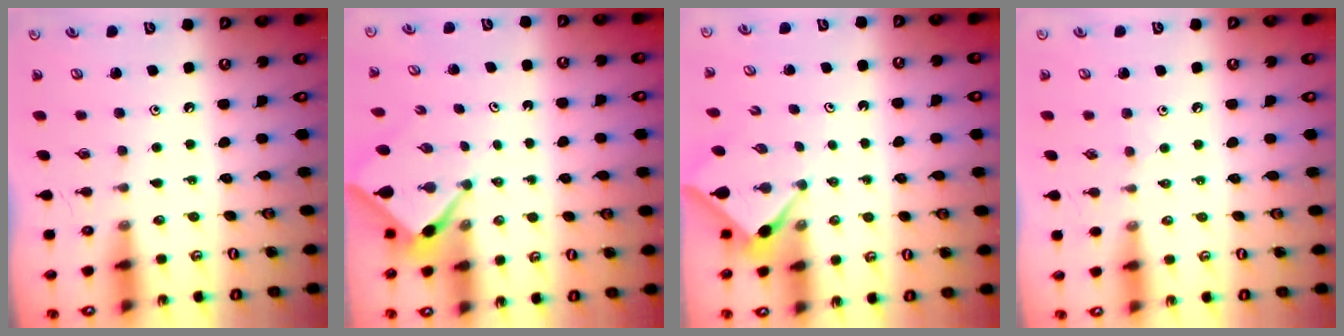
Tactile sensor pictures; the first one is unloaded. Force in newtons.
{"total": 2.2, "press": 2.2, "slide": 0.3}
{"total": 2.9, "press": 2.9, "slide": 0.4}
{"total": 2.1, "press": 2.1, "slide": 0.4}